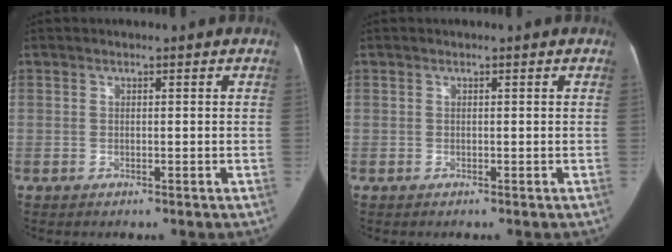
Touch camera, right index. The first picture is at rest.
{"total": 0.0}